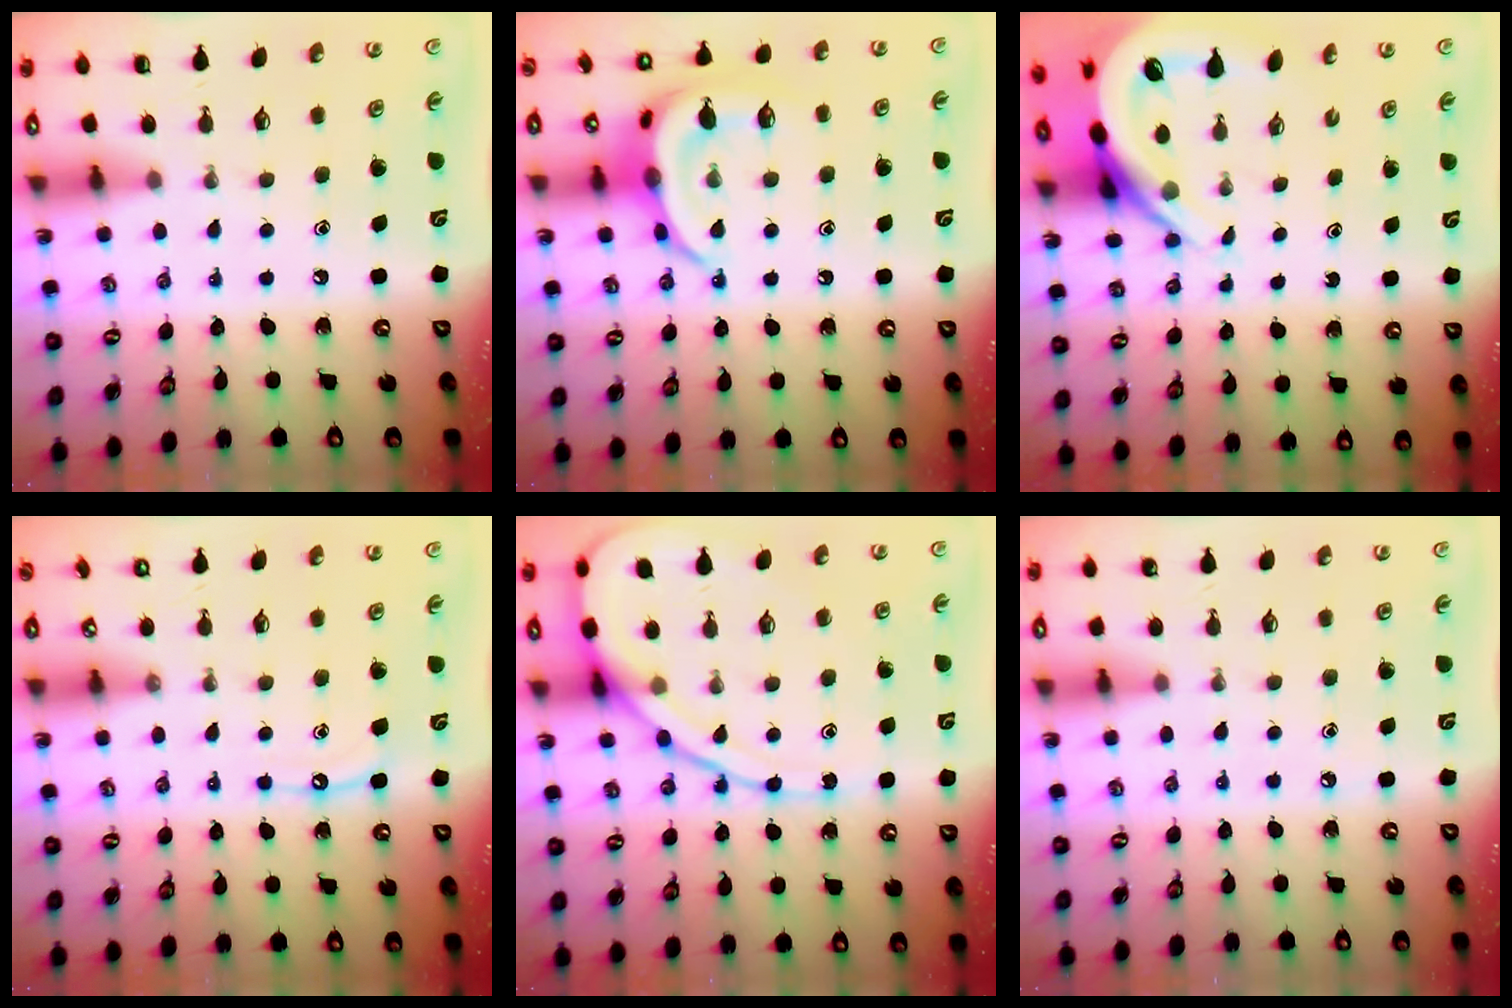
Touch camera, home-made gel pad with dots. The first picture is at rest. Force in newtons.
{"total": 15.3, "press": 15.3, "slide": 0.7}
{"total": 6.8, "press": 6.8, "slide": 0.8}
{"total": 5.9, "press": 5.9, "slide": 0.6}
{"total": 12.8, "press": 12.7, "slide": 1.3}
{"total": 3.9, "press": 3.8, "slide": 0.5}